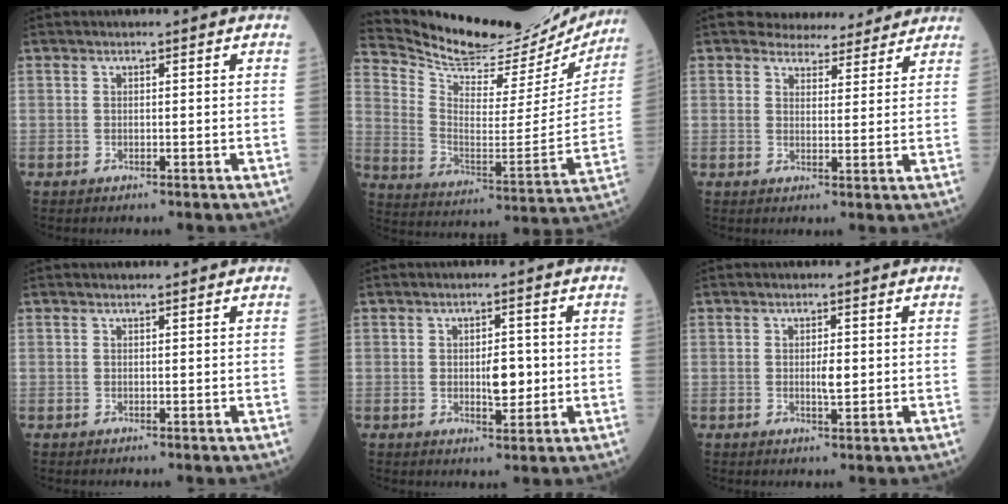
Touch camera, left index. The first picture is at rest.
{"total": 22.9, "force": [22.0, 4.6, 4.8], "torque": [-0.096, -0.068, 0.315]}
{"total": 7.2, "force": [6.7, 2.5, 1.1], "torque": [-0.008, -0.001, 0.075]}
{"total": 0.0}
{"total": 4.1, "force": [-0.5, 1.7, 3.7], "torque": [-0.056, -0.005, -0.003]}
{"total": 2.1, "force": [-0.3, 0.5, 2.0], "torque": [-0.037, -0.005, -0.003]}